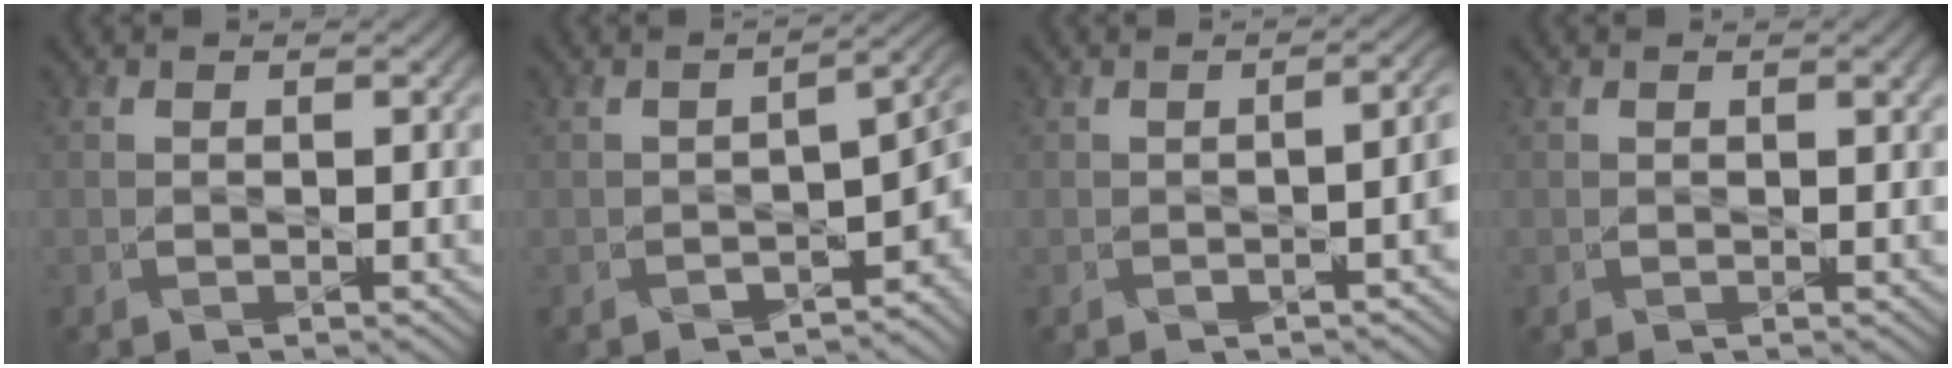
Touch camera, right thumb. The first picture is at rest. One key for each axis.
{"total": 6.9, "fx": -3.1, "fy": 3.2, "fz": 5.2, "tx": -0.068, "ty": -0.032, "tz": -0.037}
{"total": 4.5, "fx": -0.8, "fy": 1.4, "fz": 4.2, "tx": -0.042, "ty": 0.003, "tz": -0.009}
{"total": 1.1, "fx": 0.6, "fy": 0.2, "fz": 0.9, "tx": -0.012, "ty": -0.002, "tz": 0.011}